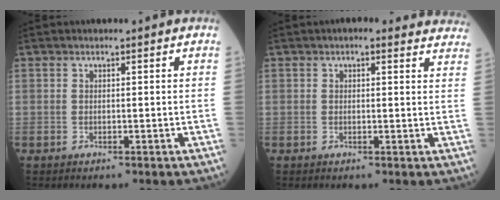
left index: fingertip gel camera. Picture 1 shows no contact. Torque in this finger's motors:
{"motor_torque": [0.13, -0.14, 0.07, 0.00]}